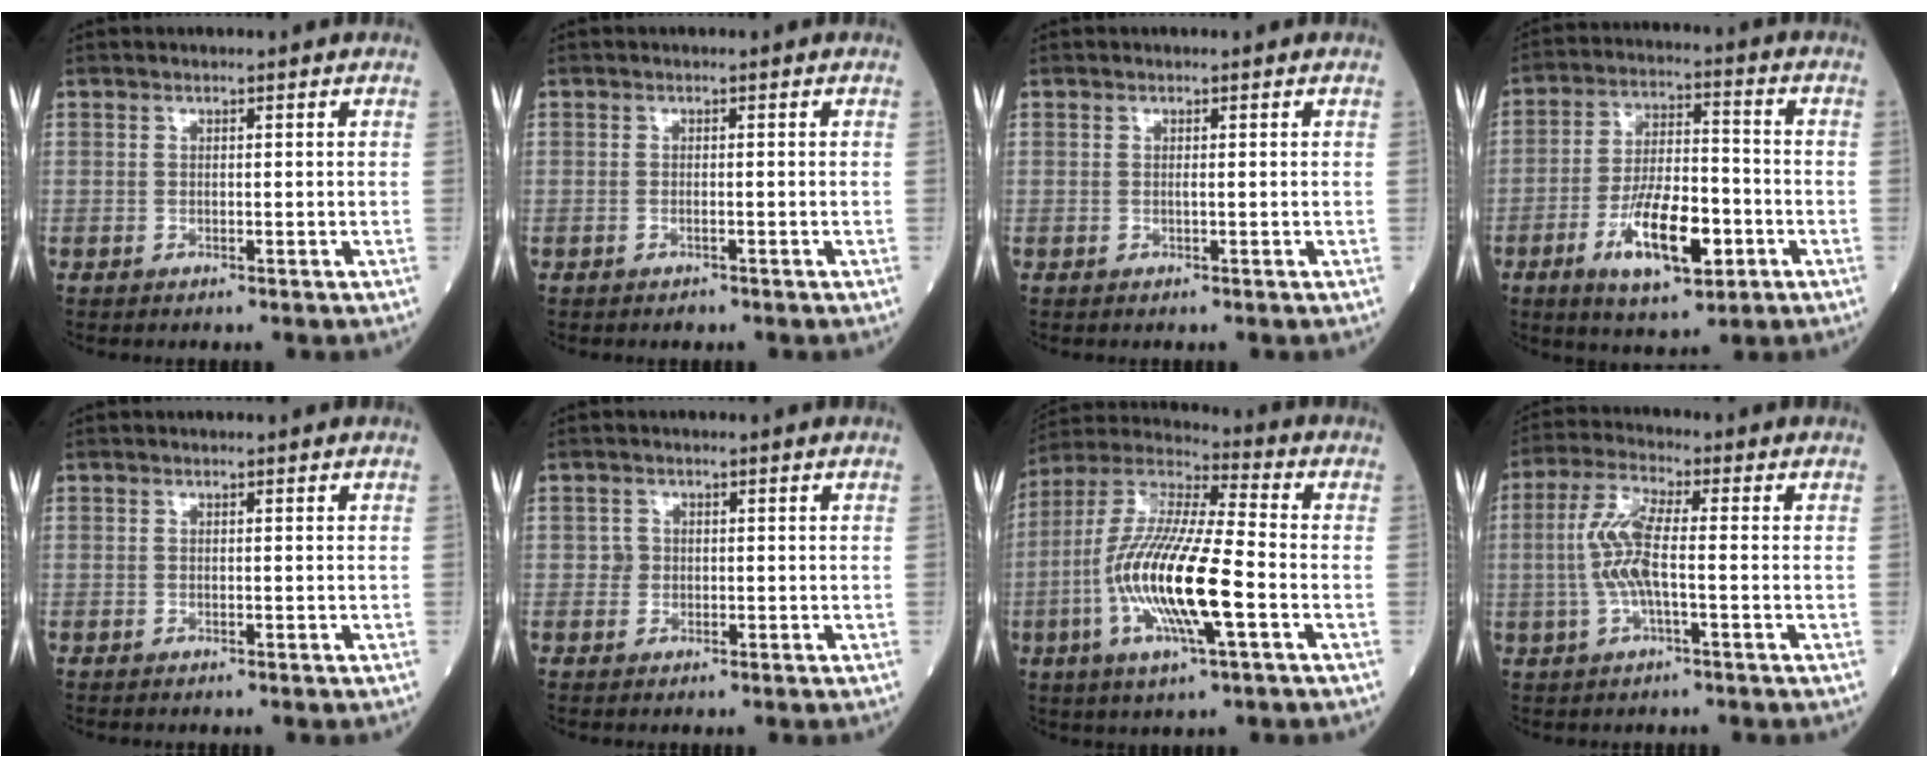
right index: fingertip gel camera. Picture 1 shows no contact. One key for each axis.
{"total": 0.8, "fx": -0.4, "fy": 0.4, "fz": 0.6, "tx": -0.013, "ty": -0.002, "tz": -0.003}
{"total": 0.0}
{"total": 12.3, "fx": -4.8, "fy": 4.1, "fz": 10.6, "tx": -0.196, "ty": -0.002, "tz": -0.079}
{"total": 0.0}
{"total": 1.6, "fx": 0.1, "fy": 1.5, "fz": 0.3, "tx": -0.004, "ty": 0.001, "tz": 0.002}
{"total": 17.4, "fx": -4.2, "fy": 2.2, "fz": 16.7, "tx": -0.345, "ty": -0.011, "tz": -0.080}
{"total": 7.6, "fx": -0.6, "fy": 1.4, "fz": 7.5, "tx": -0.167, "ty": 0.007, "tz": -0.015}